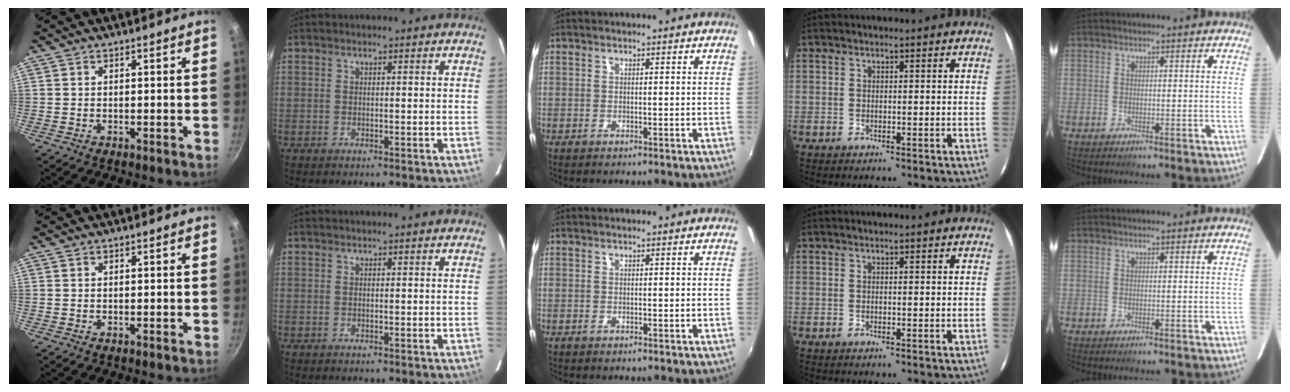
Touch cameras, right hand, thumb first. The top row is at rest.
{}